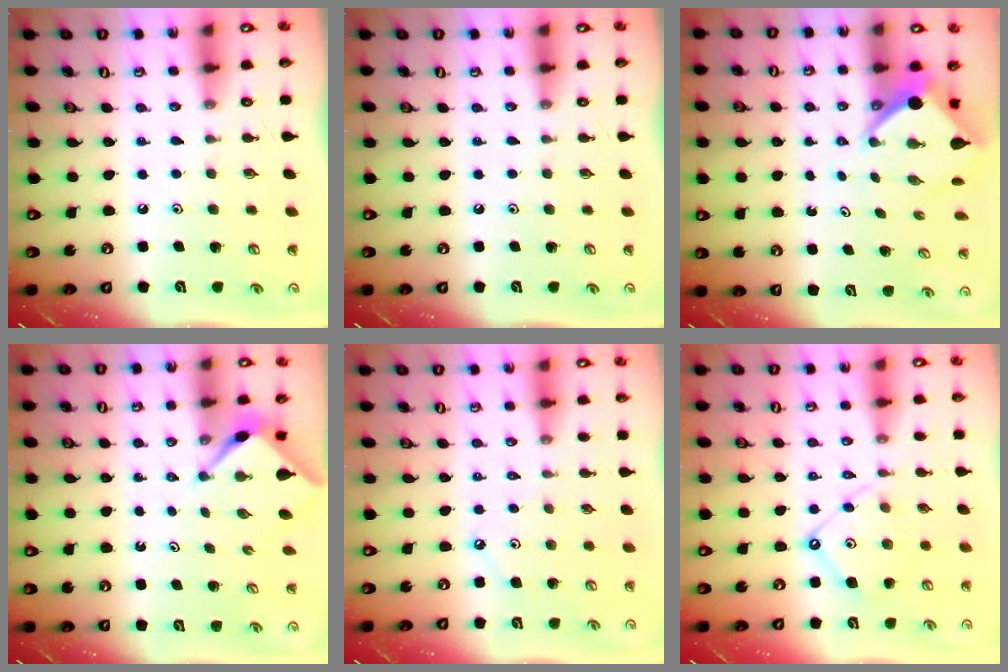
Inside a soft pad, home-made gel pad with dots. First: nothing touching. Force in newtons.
{"total": 0.0}
{"total": 6.7, "press": 6.7, "slide": 0.5}
{"total": 3.4, "press": 3.4, "slide": 0.3}
{"total": 1.7, "press": 1.6, "slide": 0.3}
{"total": 9.7, "press": 9.7, "slide": 1.0}